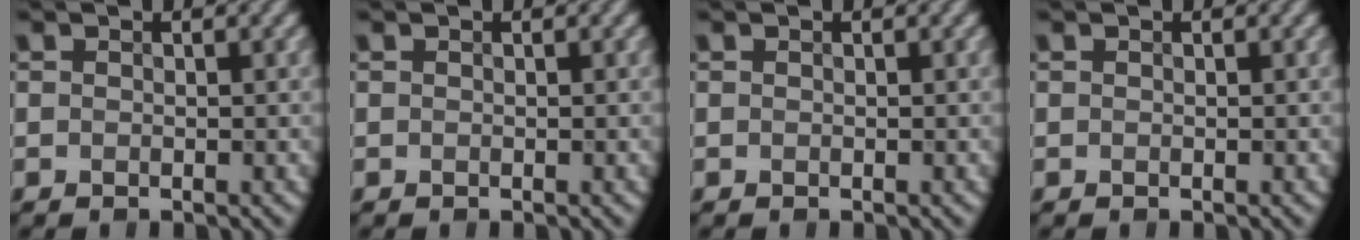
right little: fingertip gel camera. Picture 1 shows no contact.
{"total": 0.0}
{"total": 0.0}
{"total": 0.0}